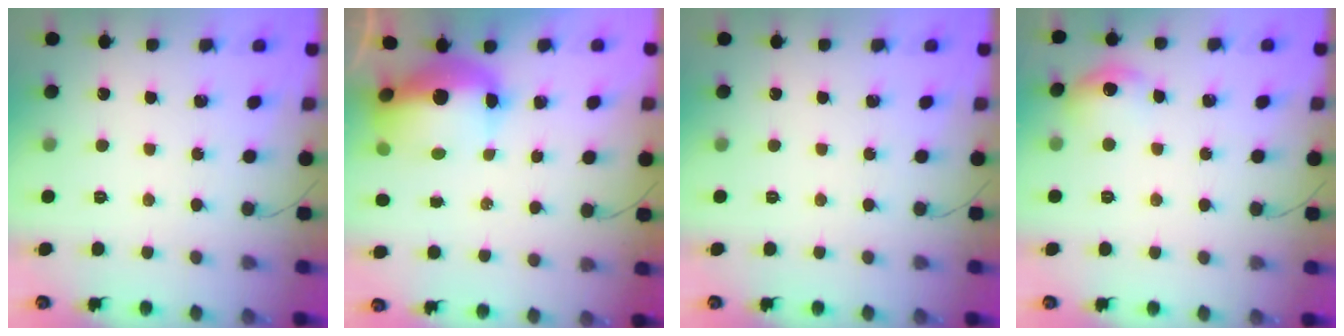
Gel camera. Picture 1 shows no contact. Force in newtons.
{"total": 13.1, "press": 12.9, "slide": 2.7}
{"total": 0.0}
{"total": 8.9, "press": 8.8, "slide": 1.4}